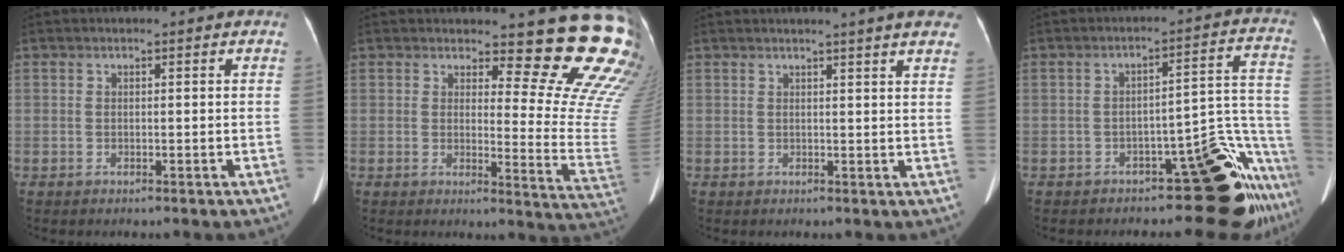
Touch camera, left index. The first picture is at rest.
{"total": 16.9, "force": [15.4, 2.8, 6.3], "torque": [-0.054, -0.132, 0.146]}
{"total": 7.9, "force": [6.5, 0.0, 4.5], "torque": [-0.053, 0.007, 0.055]}
{"total": 13.9, "force": [-9.8, 2.6, 9.5], "torque": [-0.050, 0.058, -0.125]}